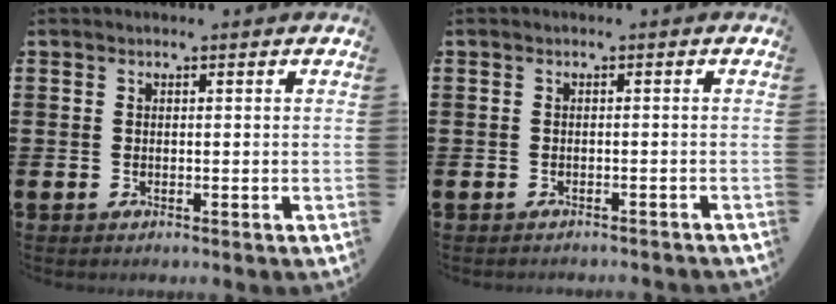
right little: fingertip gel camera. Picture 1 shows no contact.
{"total": 0.7, "force": [-0.7, 0.0, 0.0], "torque": [-0.001, -0.001, -0.014]}